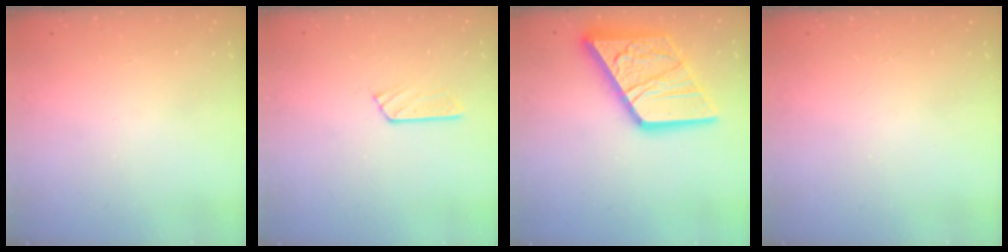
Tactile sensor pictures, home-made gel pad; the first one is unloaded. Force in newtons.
{"total": 4.0, "press": 4.0, "slide": 0.3}
{"total": 22.4, "press": 22.2, "slide": 2.6}
{"total": 0.0}